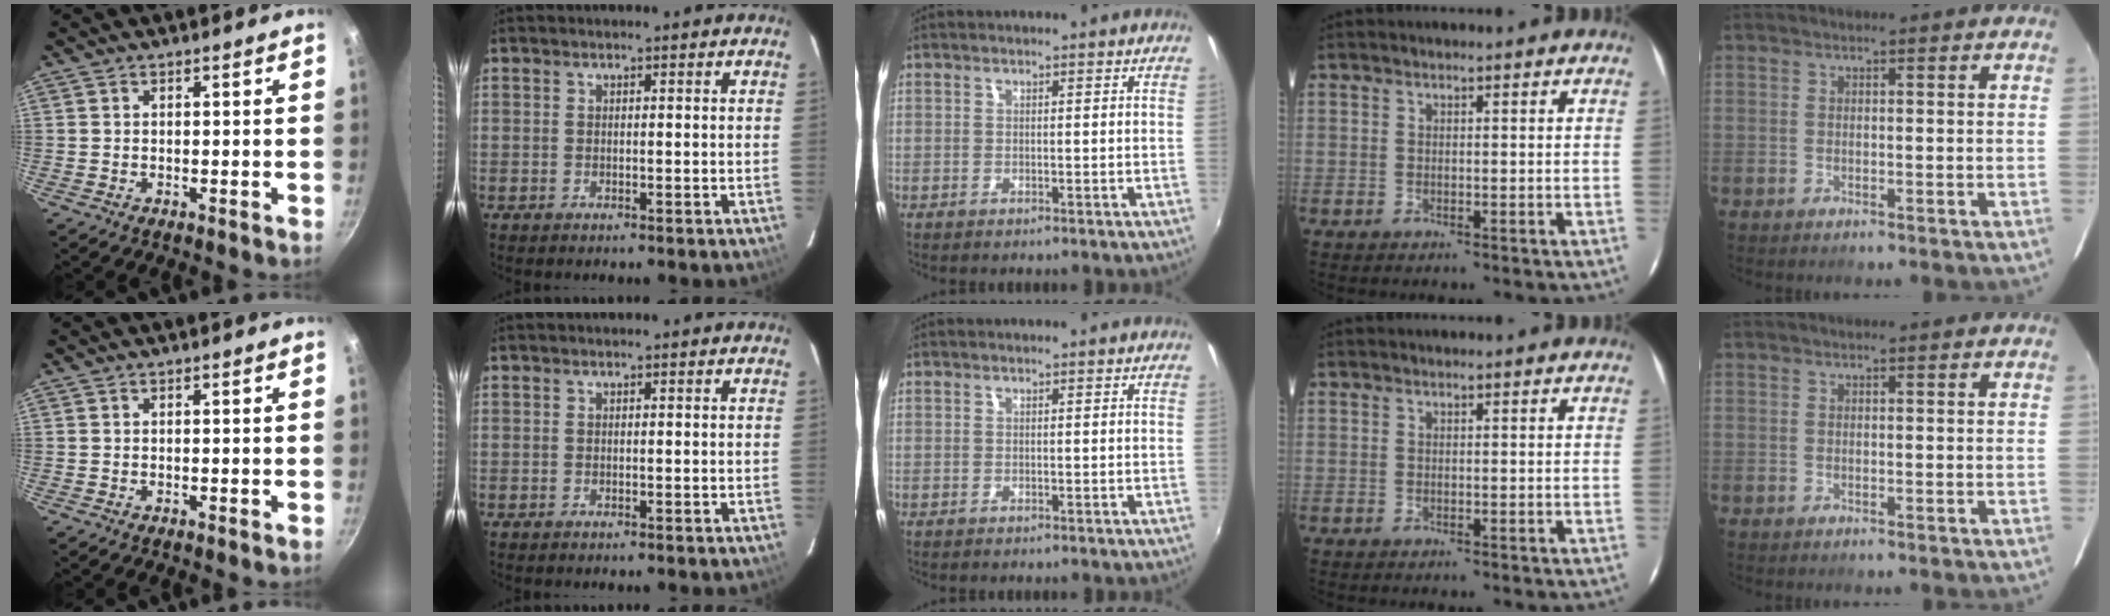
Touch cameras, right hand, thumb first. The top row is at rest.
{}